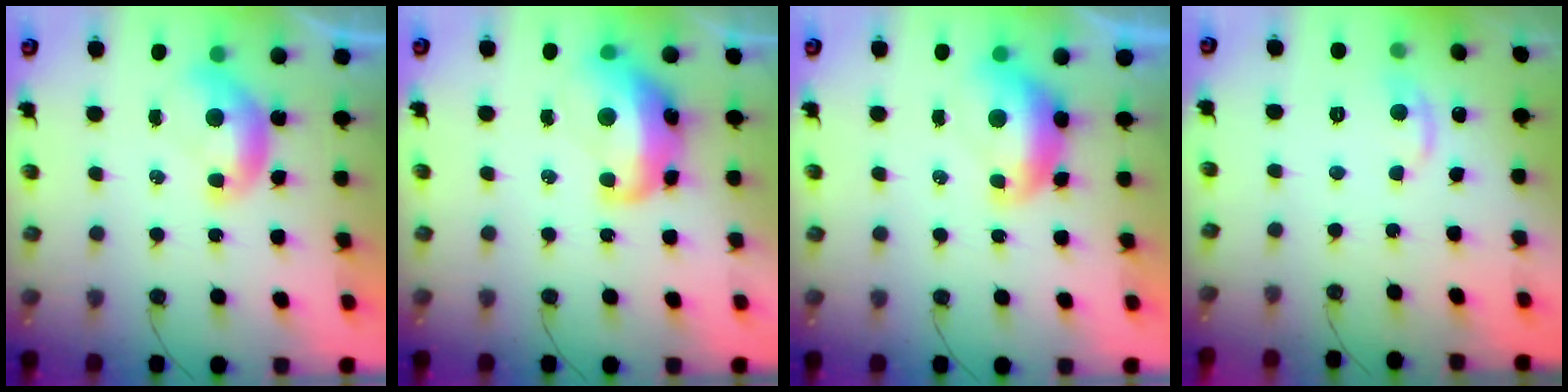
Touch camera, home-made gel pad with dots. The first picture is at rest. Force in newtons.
{"total": 8.4, "press": 8.3, "slide": 1.4}
{"total": 1.6, "press": 1.5, "slide": 0.6}
{"total": 0.7, "press": 0.1, "slide": 0.7}